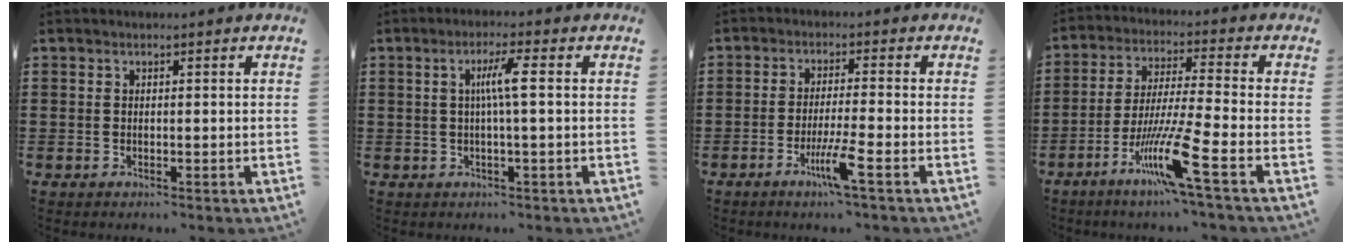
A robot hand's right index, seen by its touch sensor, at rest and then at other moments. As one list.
[{"total": 4.3, "force": [0.3, 0.0, 4.2], "torque": [-0.081, -0.001, -0.001]}, {"total": 5.6, "force": [-3.0, -0.3, 4.7], "torque": [-0.088, -0.014, -0.054]}, {"total": 11.0, "force": [-5.8, 0.1, 9.3], "torque": [-0.193, -0.009, -0.113]}]